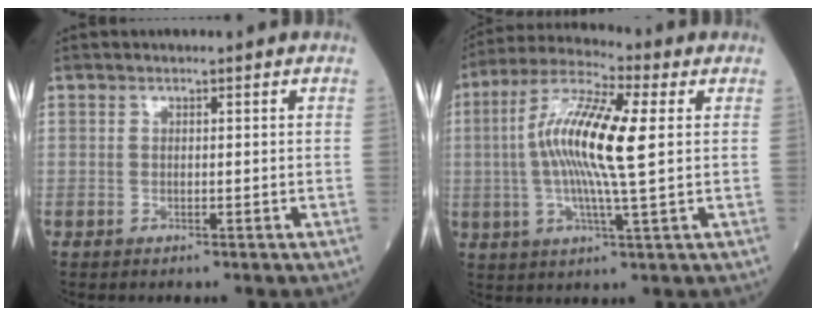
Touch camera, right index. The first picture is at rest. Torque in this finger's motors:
{"motor_torque": [1.87, 0.27, 1.05, 0.21]}